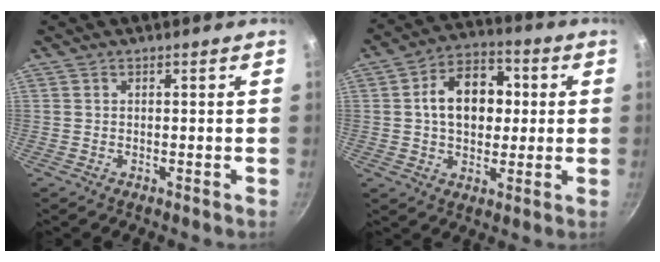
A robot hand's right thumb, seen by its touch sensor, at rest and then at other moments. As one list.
[{"total": 13.4, "force": [1.7, 9.5, 9.3], "torque": [-0.108, 0.019, 0.014]}]